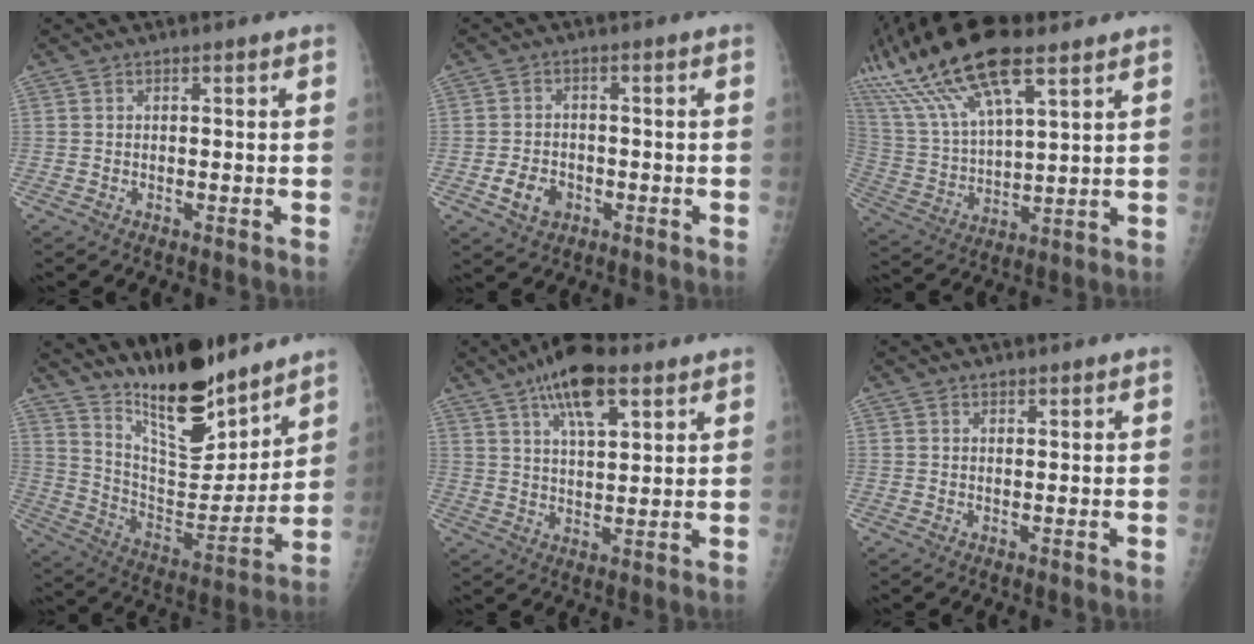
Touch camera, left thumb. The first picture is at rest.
{"total": 5.0, "force": [-1.8, 3.9, 2.5], "torque": [-0.033, 0.009, -0.026]}
{"total": 23.1, "force": [14.0, 8.1, 16.5], "torque": [-0.342, -0.013, 0.267]}
{"total": 18.9, "force": [14.8, 6.1, 9.9], "torque": [-0.116, -0.111, 0.257]}
{"total": 11.8, "force": [6.8, 4.5, 8.5], "torque": [-0.124, -0.021, 0.113]}
{"total": 1.0, "force": [0.8, 0.5, 0.2], "torque": [0.007, -0.005, 0.009]}